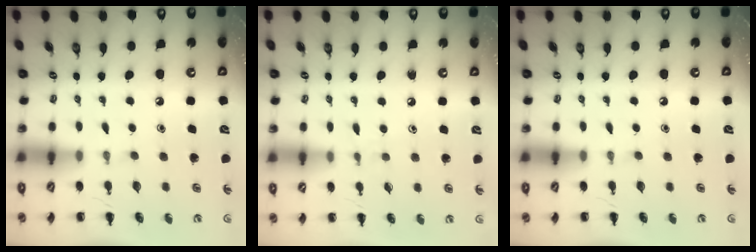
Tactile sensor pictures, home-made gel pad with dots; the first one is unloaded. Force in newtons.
{"total": 3.0, "press": 2.7, "slide": 1.2}
{"total": 0.0}